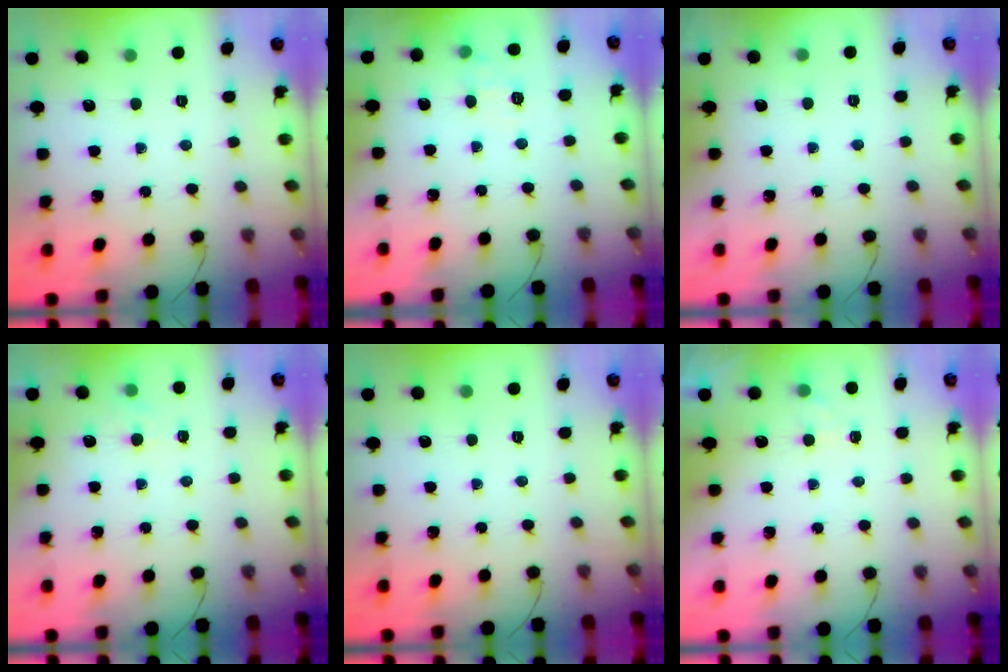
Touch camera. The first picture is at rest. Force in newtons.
{"total": 7.6, "press": 7.4, "slide": 1.8}
{"total": 1.9, "press": 1.9, "slide": 0.3}
{"total": 3.3, "press": 3.1, "slide": 1.2}
{"total": 0.0}
{"total": 2.0, "press": 1.4, "slide": 1.4}